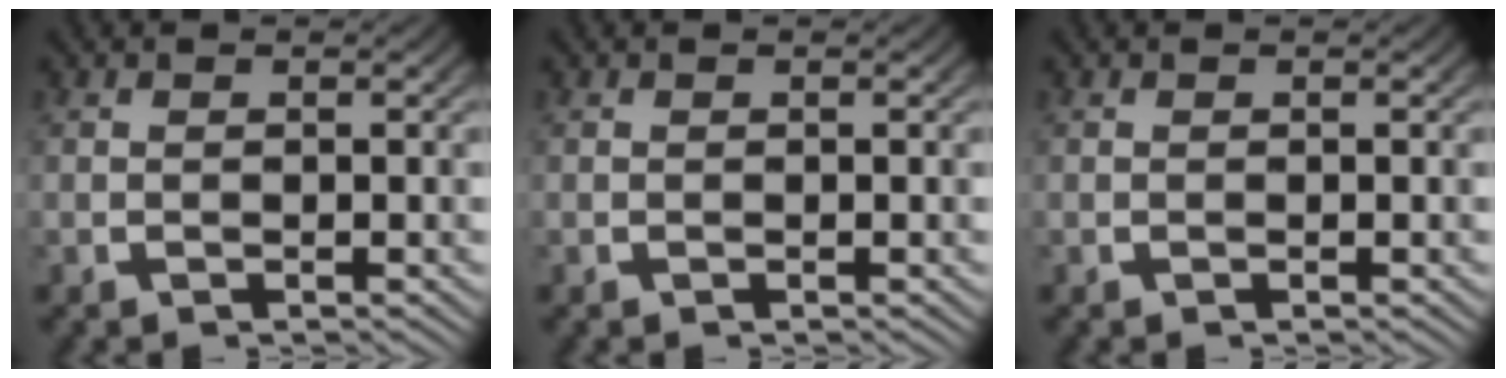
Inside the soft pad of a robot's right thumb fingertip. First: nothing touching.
{"total": 0.0}
{"total": 0.0}